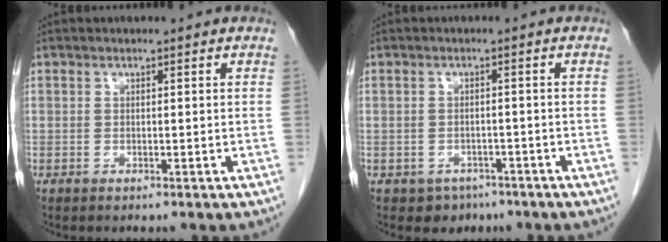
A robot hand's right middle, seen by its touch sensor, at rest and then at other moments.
{"total": 3.5, "force": [-2.2, 2.7, 0.2], "torque": [-0.006, 0.011, -0.025]}